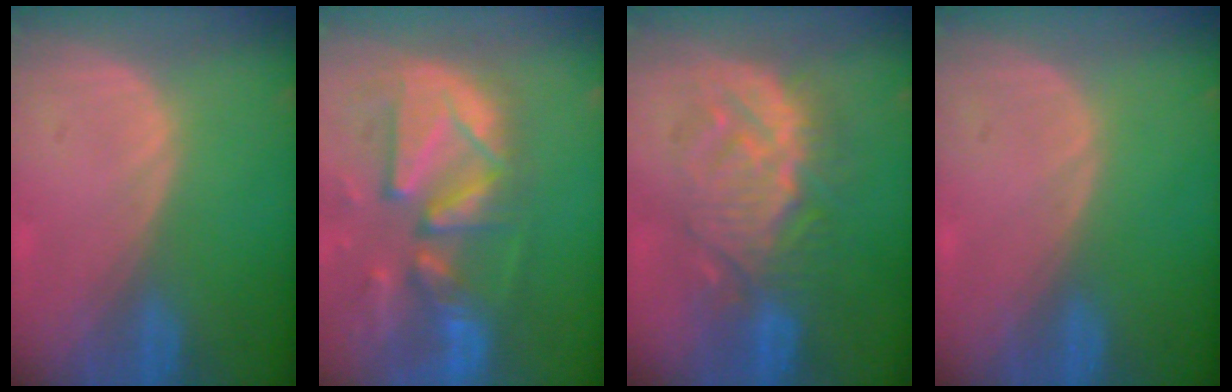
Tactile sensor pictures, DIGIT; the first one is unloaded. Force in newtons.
{"total": 13.3, "press": 11.4, "slide": 6.8}
{"total": 9.5, "press": 9.4, "slide": 0.5}
{"total": 0.0}